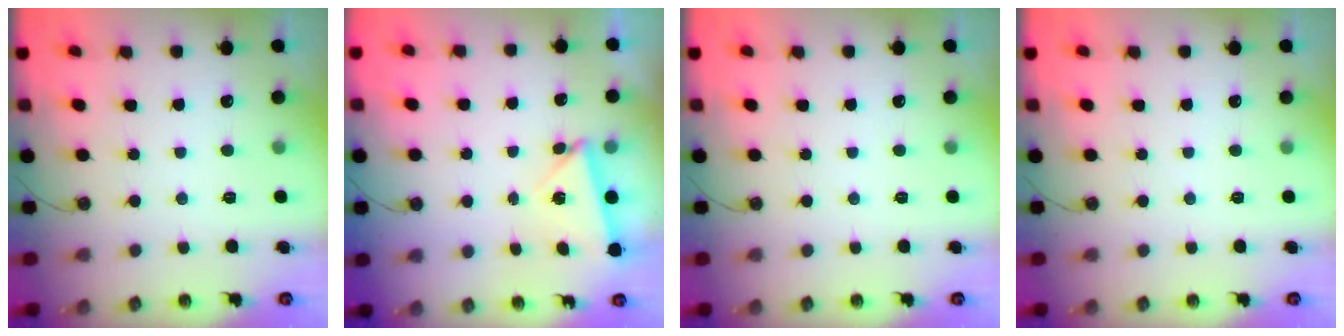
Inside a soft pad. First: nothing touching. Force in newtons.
{"total": 4.4, "press": 4.3, "slide": 0.5}
{"total": 0.0}
{"total": 0.0}